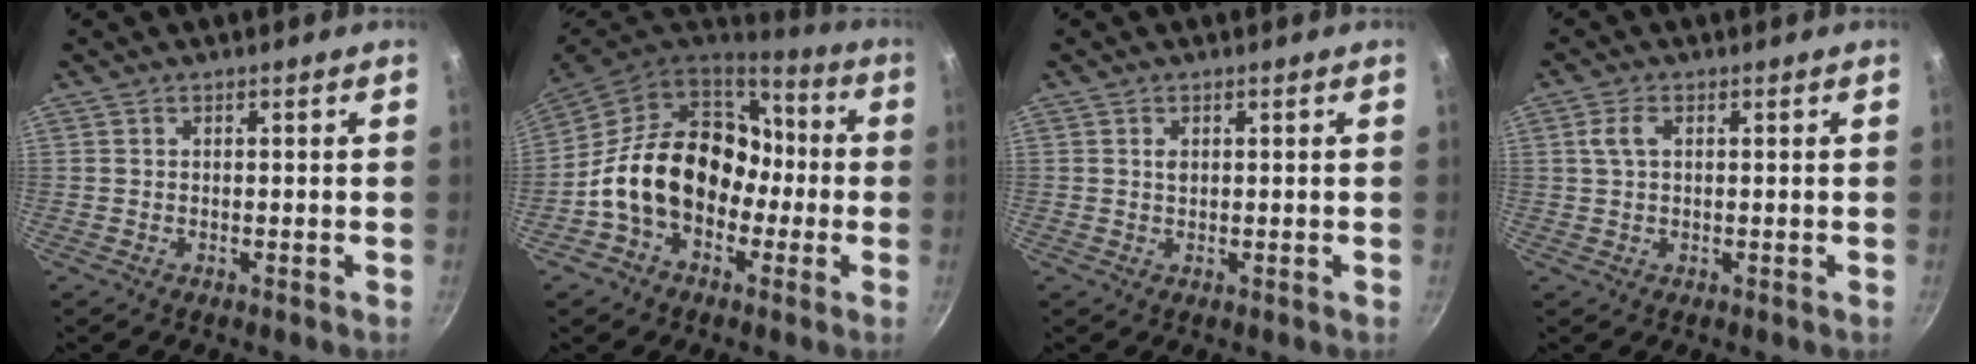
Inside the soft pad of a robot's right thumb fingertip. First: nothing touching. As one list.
[{"total": 20.0, "force": [-2.3, 15.0, 13.0], "torque": [-0.185, 0.062, -0.041]}, {"total": 1.1, "force": [0.4, 0.7, 0.7], "torque": [-0.011, 0.000, 0.006]}, {"total": 3.0, "force": [0.8, 1.6, 2.4], "torque": [-0.048, 0.007, 0.015]}]